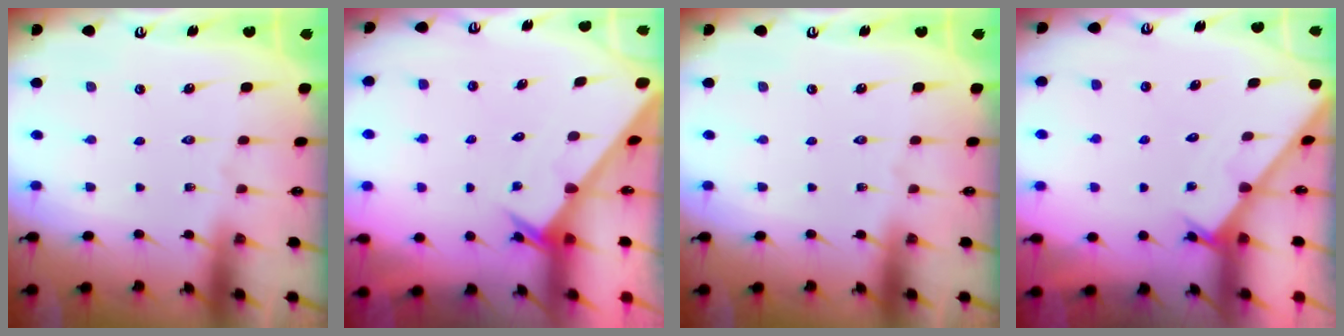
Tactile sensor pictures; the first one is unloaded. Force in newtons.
{"total": 2.0, "press": 2.0, "slide": 0.1}
{"total": 0.0}
{"total": 2.6, "press": 2.6, "slide": 0.2}